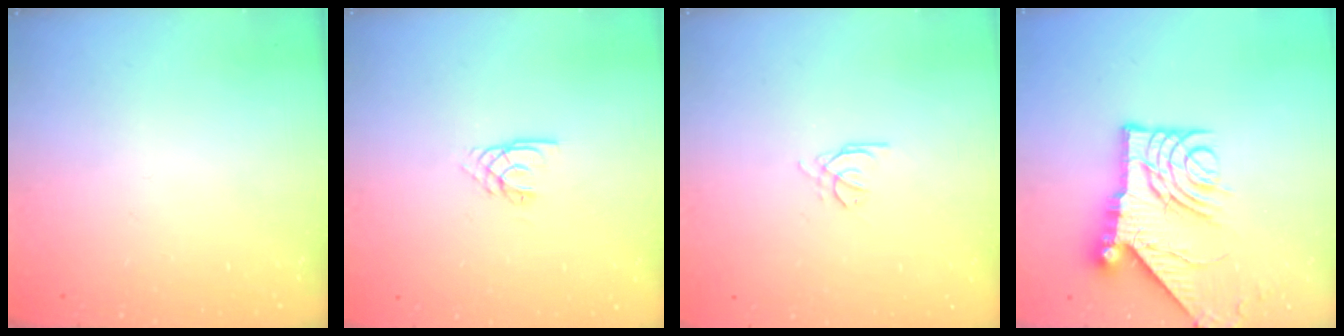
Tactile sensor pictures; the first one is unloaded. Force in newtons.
{"total": 2.1, "press": 2.1, "slide": 0.2}
{"total": 1.2, "press": 1.1, "slide": 0.4}
{"total": 12.6, "press": 12.6, "slide": 1.5}